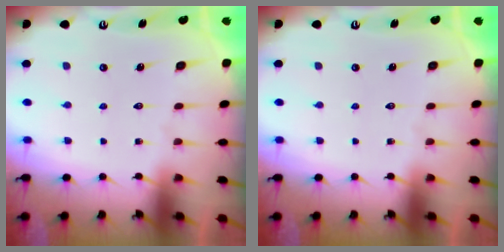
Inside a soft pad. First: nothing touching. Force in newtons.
{"total": 0.0}